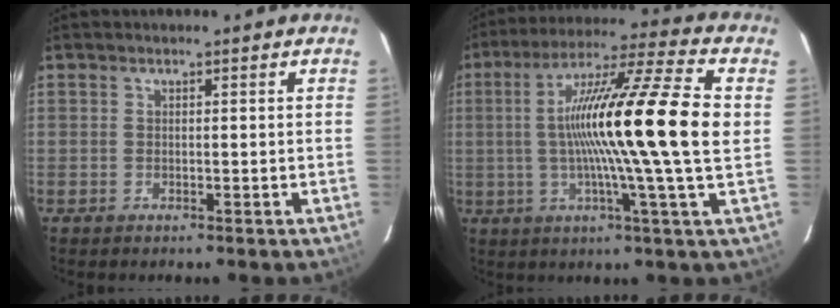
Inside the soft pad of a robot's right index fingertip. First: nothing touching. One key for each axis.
{"total": 21.1, "fx": 0.8, "fy": -0.9, "fz": 21.1, "tx": -0.357, "ty": 0.003, "tz": -0.006}